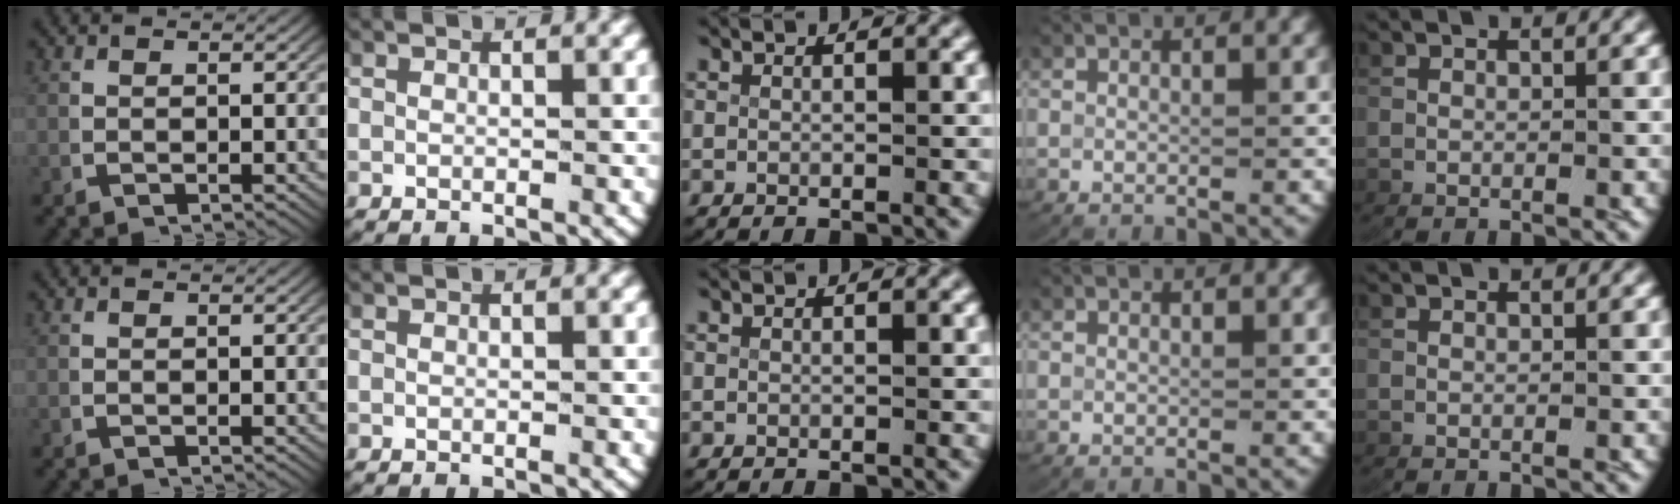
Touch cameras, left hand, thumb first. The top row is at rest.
{}